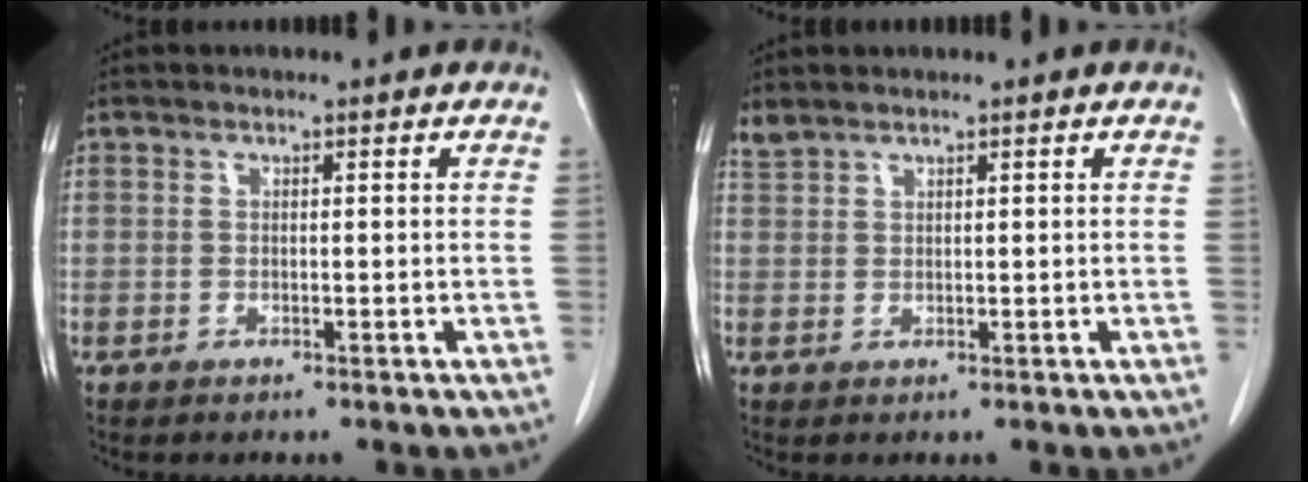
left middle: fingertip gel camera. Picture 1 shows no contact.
{"total": 1.3, "force": [1.3, 0.1, 0.1], "torque": [-0.010, 0.009, 0.034]}